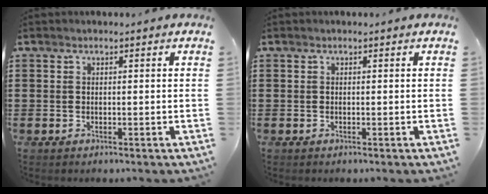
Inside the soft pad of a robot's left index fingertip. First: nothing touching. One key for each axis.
{"total": 0.0}